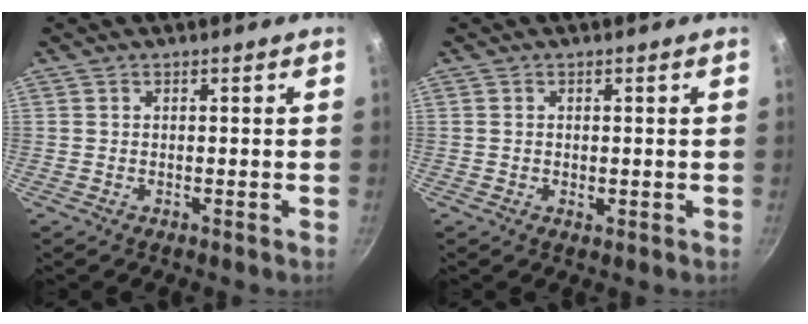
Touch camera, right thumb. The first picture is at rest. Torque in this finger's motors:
{"motor_torque": [-0.02, 0.40, 0.00, 0.42, 0.01]}